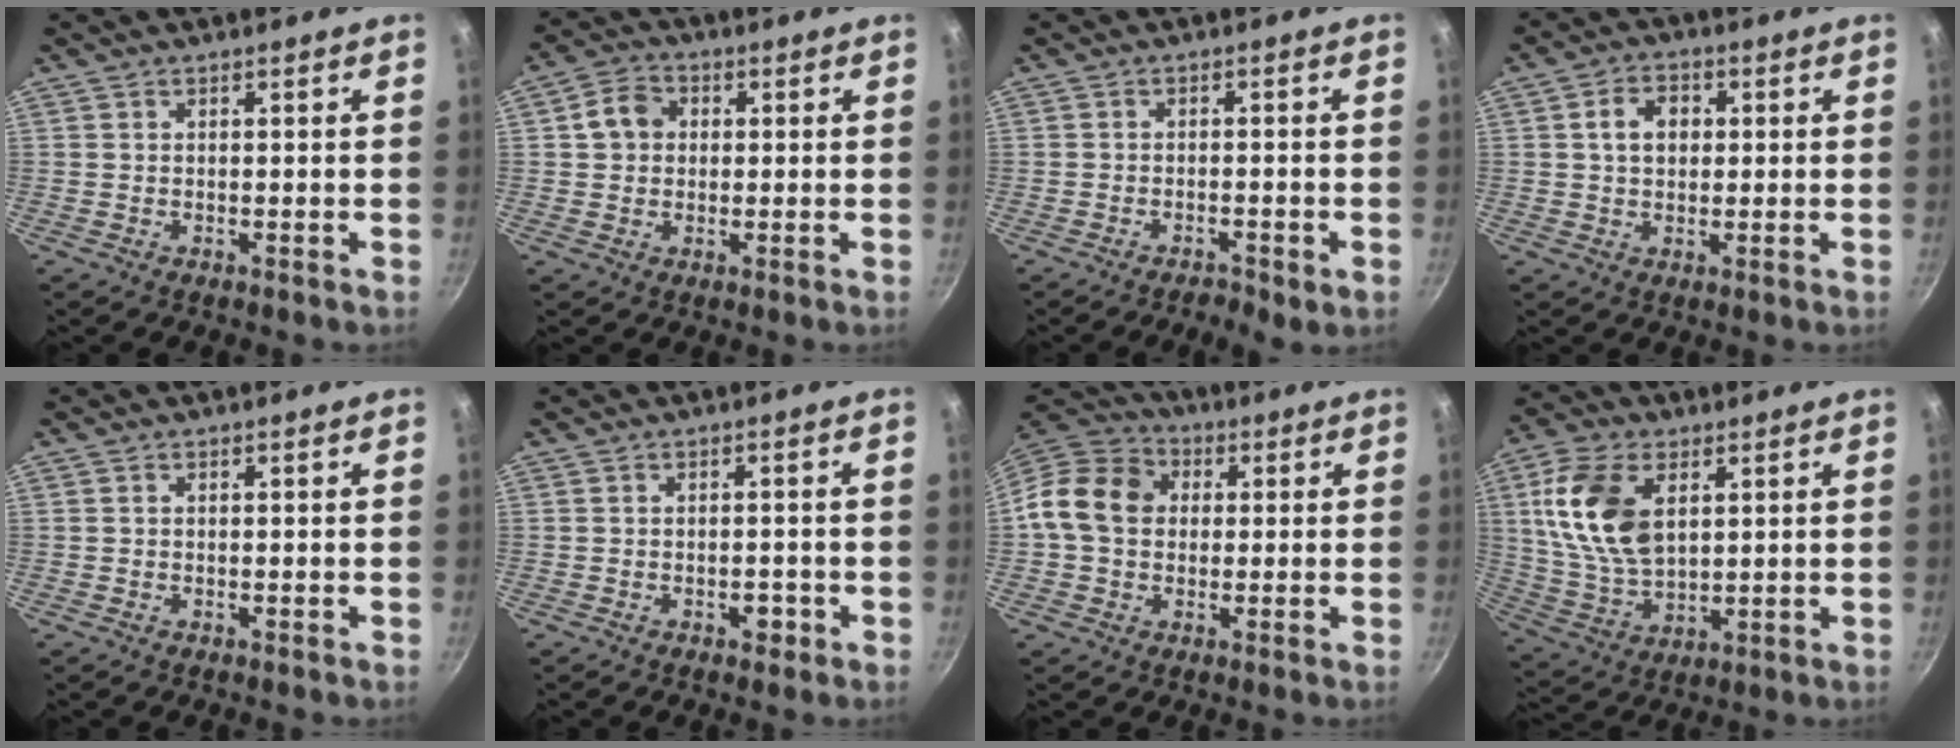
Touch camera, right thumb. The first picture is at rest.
{"total": 4.4, "force": [0.7, 4.0, 1.8], "torque": [-0.006, 0.008, 0.003]}
{"total": 4.1, "force": [-2.3, 1.5, 3.0], "torque": [-0.048, 0.015, -0.028]}
{"total": 6.0, "force": [1.0, 4.5, 3.8], "torque": [-0.043, 0.010, 0.011]}
{"total": 0.0}
{"total": 2.1, "force": [-1.0, 1.3, 1.4], "torque": [-0.013, 0.010, -0.011]}
{"total": 12.4, "force": [0.9, 10.1, 7.1], "torque": [-0.106, 0.026, -0.005]}
{"total": 15.6, "force": [4.3, 9.4, 11.6], "torque": [-0.210, -0.011, 0.091]}